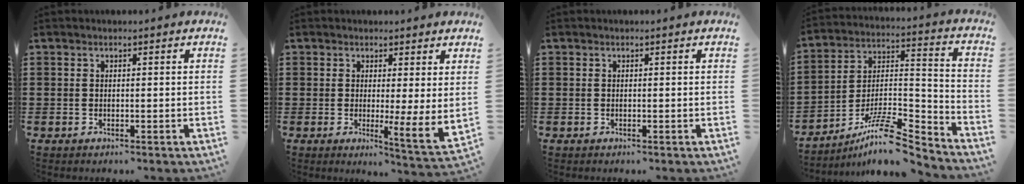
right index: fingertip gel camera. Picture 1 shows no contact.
{"total": 4.5, "force": [1.6, 0.6, 4.1], "torque": [-0.062, -0.032, 0.029]}
{"total": 0.0}
{"total": 11.3, "force": [-8.9, 2.6, 6.5], "torque": [-0.109, 0.022, -0.168]}